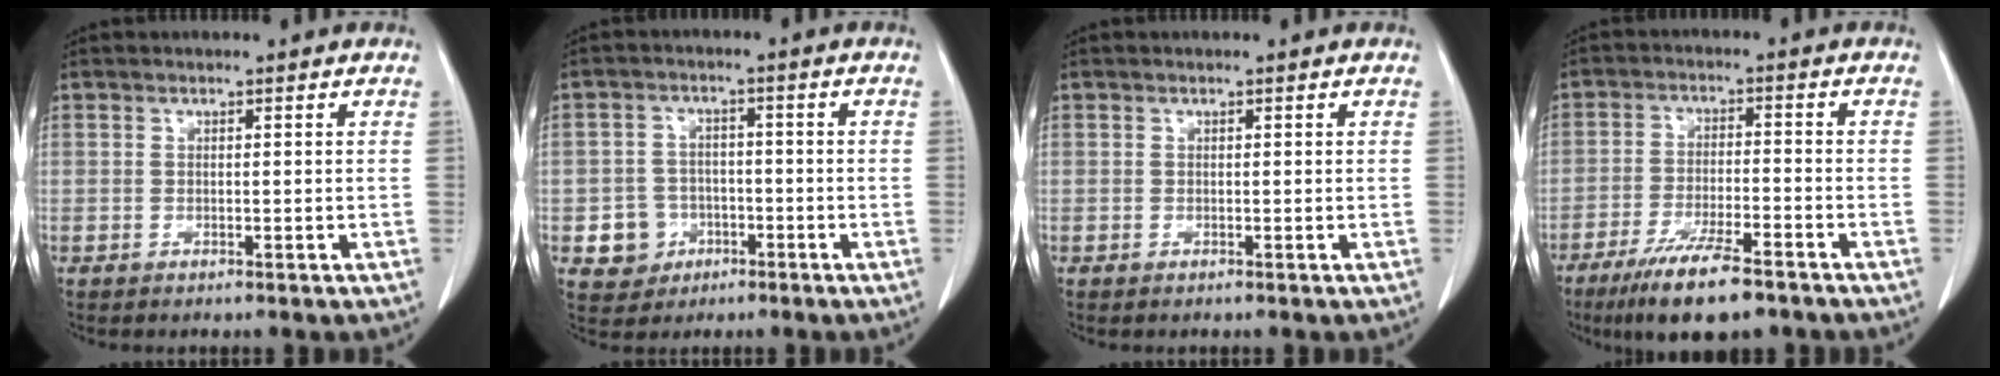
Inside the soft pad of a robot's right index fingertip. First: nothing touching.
{"total": 5.7, "force": [-2.1, 5.2, 1.0], "torque": [-0.014, 0.013, -0.027]}
{"total": 0.0}
{"total": 11.2, "force": [-8.0, 2.0, 7.5], "torque": [-0.132, -0.024, -0.132]}